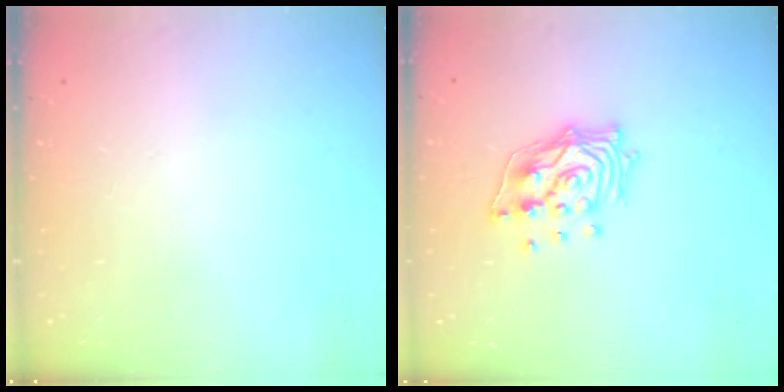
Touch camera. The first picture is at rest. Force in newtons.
{"total": 13.9, "press": 13.8, "slide": 1.8}